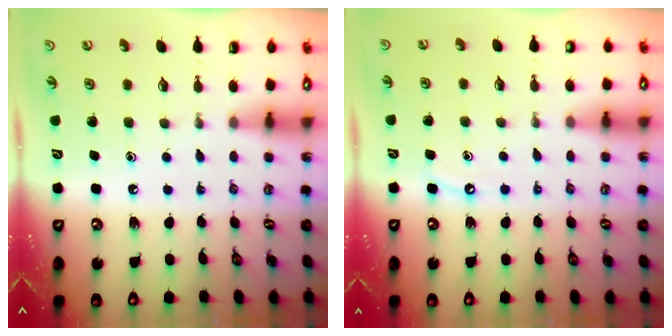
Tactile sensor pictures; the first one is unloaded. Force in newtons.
{"total": 4.9, "press": 4.9, "slide": 0.6}